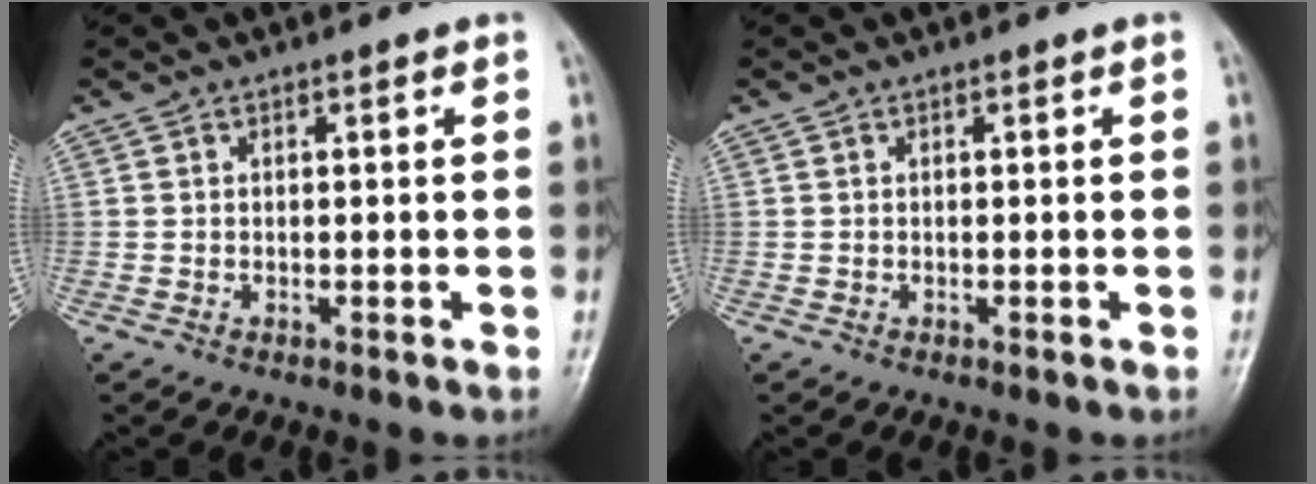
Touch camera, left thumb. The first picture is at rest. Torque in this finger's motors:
{"motor_torque": [-0.04, 0.04, -0.02, -0.02, 0.00]}